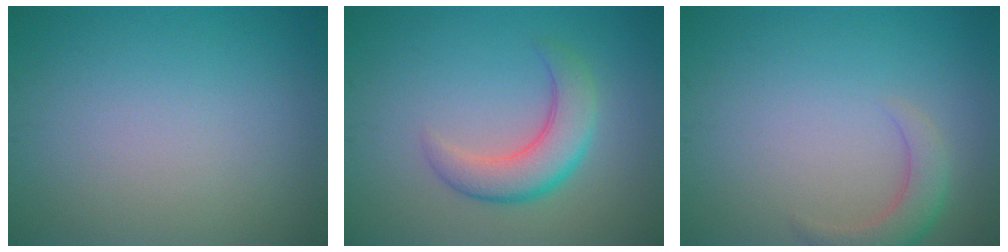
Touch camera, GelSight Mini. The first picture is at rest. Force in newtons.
{"total": 4.6, "press": 4.5, "slide": 0.3}
{"total": 2.7, "press": 2.7, "slide": 0.3}